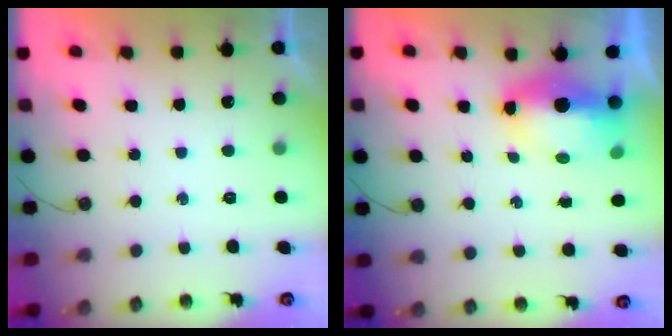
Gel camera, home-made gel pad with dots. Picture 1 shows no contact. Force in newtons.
{"total": 7.6, "press": 7.5, "slide": 1.3}